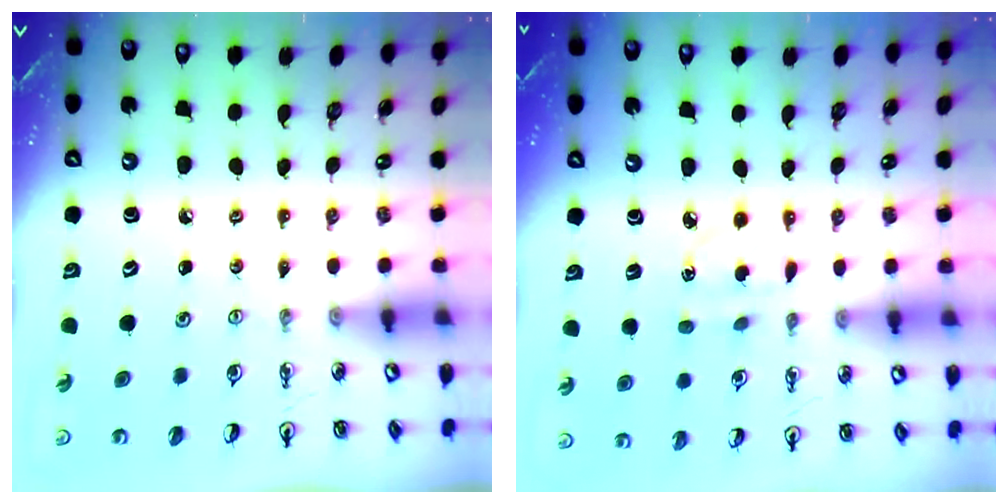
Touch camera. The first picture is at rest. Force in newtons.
{"total": 3.3, "press": 3.2, "slide": 0.8}